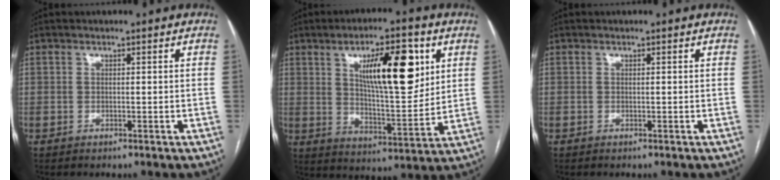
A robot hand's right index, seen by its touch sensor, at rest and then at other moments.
{"total": 14.7, "force": [5.5, 3.8, 13.1], "torque": [-0.209, 0.002, 0.092]}
{"total": 0.0}